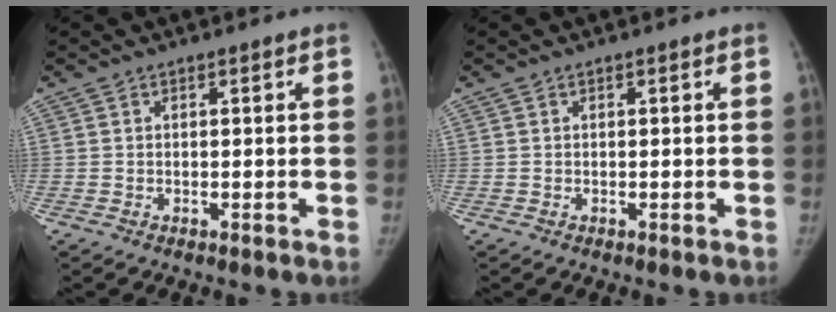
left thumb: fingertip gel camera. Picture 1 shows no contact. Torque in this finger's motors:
{"motor_torque": [-0.11, -0.15, 0.50, -0.24, 0.08]}